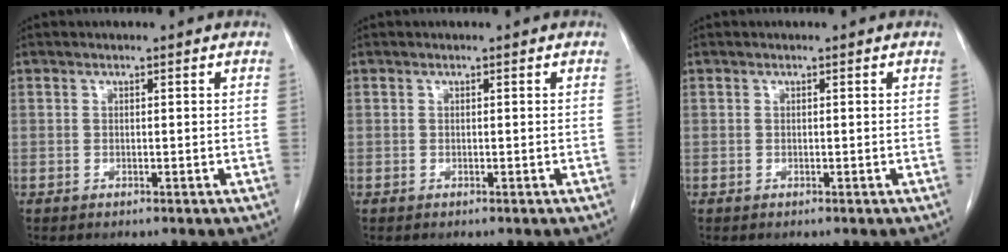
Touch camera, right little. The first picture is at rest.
{"total": 0.0}
{"total": 0.0}